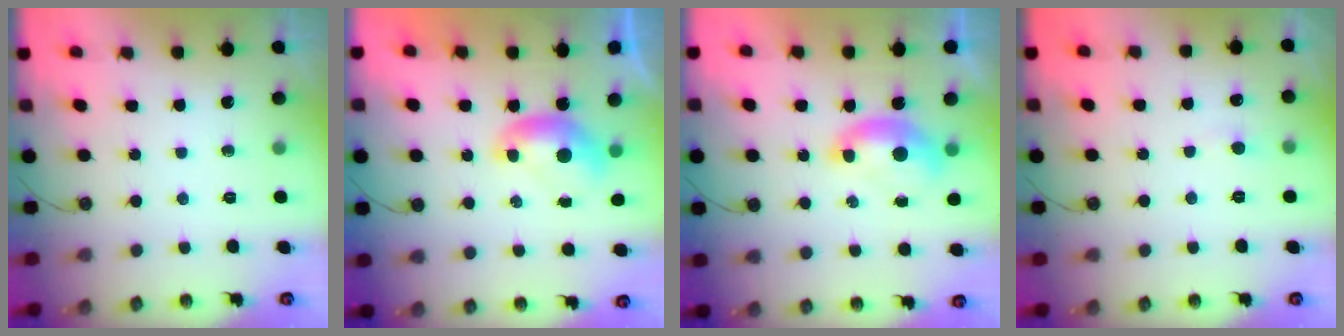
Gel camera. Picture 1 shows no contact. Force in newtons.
{"total": 0.0}
{"total": 1.6, "press": 1.5, "slide": 0.6}
{"total": 1.0, "press": 0.9, "slide": 0.5}